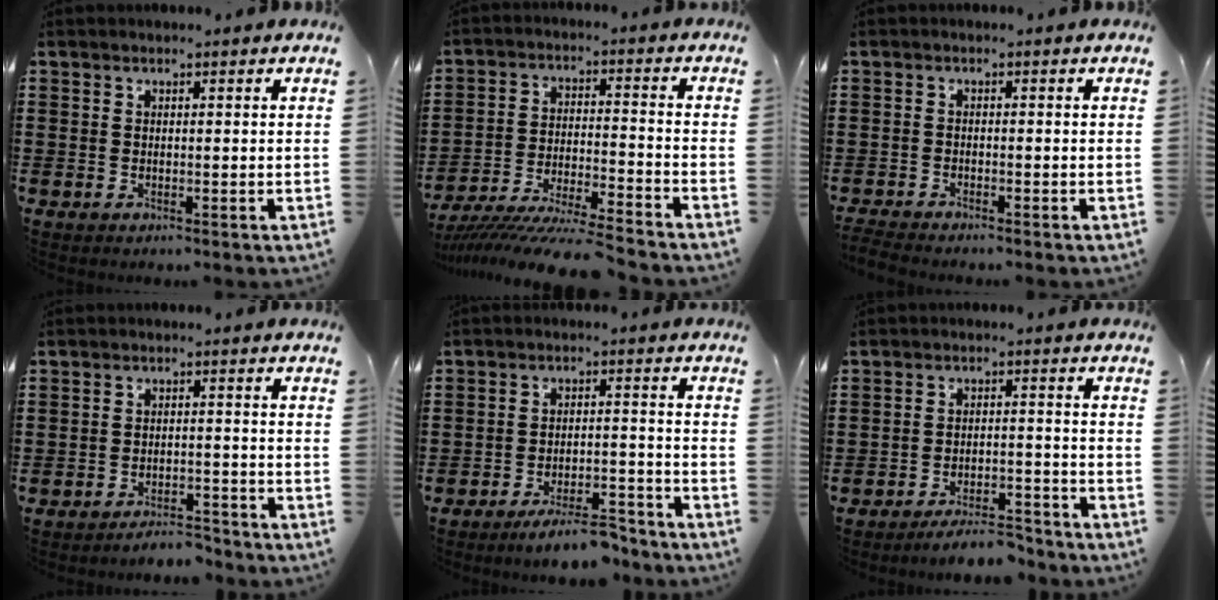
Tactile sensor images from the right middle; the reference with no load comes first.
{"total": 8.6, "force": [-8.2, -0.3, 2.5], "torque": [-0.044, -0.004, -0.161]}
{"total": 1.9, "force": [-1.9, -0.2, 0.3], "torque": [-0.016, -0.007, -0.040]}
{"total": 3.6, "force": [-3.6, 0.2, -0.2], "torque": [-0.006, 0.000, -0.076]}
{"total": 6.0, "force": [-5.5, 0.6, 2.2], "torque": [-0.037, 0.000, -0.102]}
{"total": 5.0, "force": [-4.8, 0.4, 1.1], "torque": [-0.019, 0.002, -0.095]}